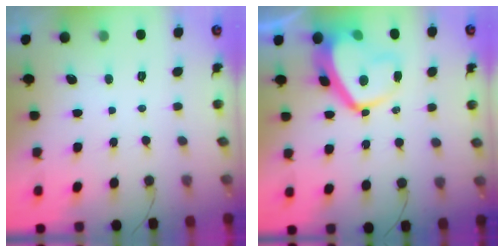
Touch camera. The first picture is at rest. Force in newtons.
{"total": 11.5, "press": 11.5, "slide": 1.0}